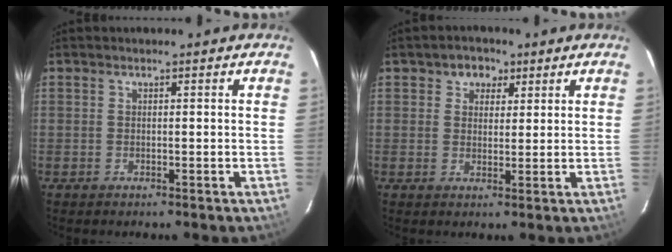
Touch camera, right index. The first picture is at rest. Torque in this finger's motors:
{"motor_torque": [0.03, 0.03, 0.12, 0.02]}